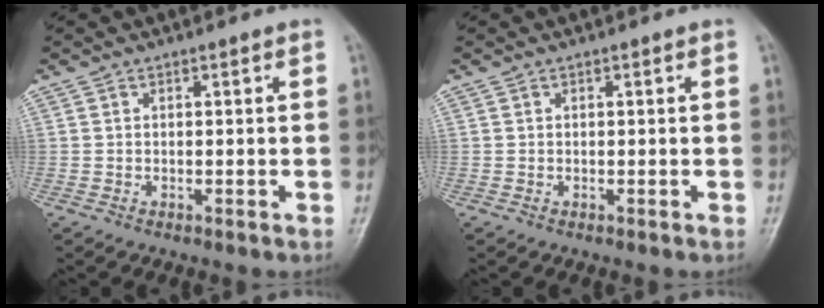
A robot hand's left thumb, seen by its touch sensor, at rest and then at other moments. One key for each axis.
{"total": 0.0}